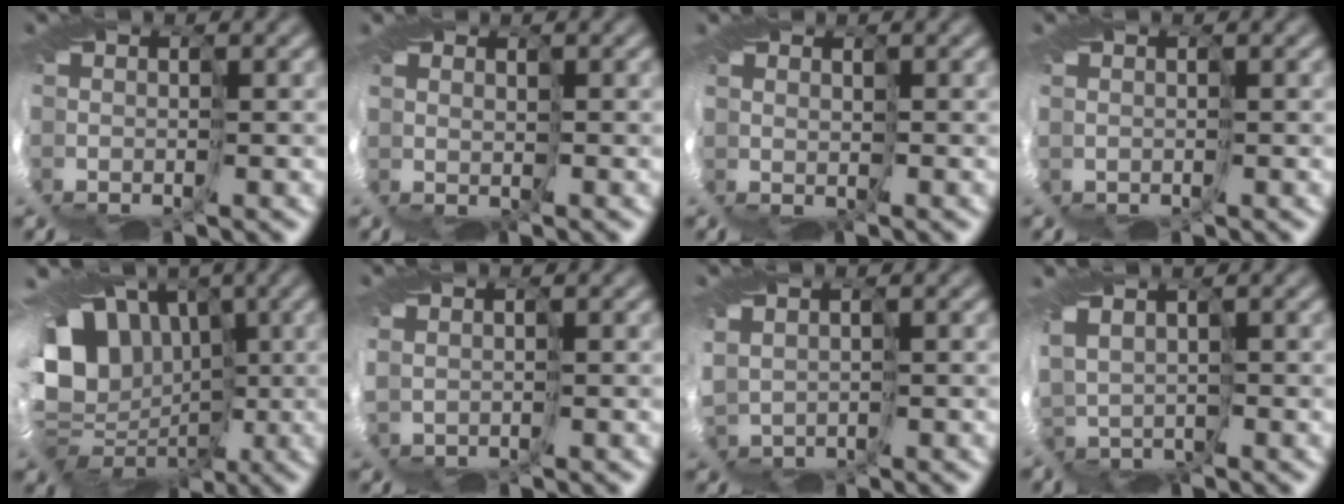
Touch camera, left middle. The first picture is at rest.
{"total": 1.3, "force": [1.1, 0.1, -0.6], "torque": [-0.006, 0.003, 0.011]}
{"total": 1.2, "force": [1.1, 0.2, -0.6], "torque": [-0.006, 0.003, 0.009]}
{"total": 0.7, "force": [0.1, 0.7, -0.1], "torque": [-0.014, -0.001, 0.013]}
{"total": 12.3, "force": [2.2, 10.6, 5.9], "torque": [-0.115, 0.005, 0.000]}
{"total": 1.9, "force": [1.3, 1.3, 0.5], "torque": [-0.036, 0.009, 0.028]}
{"total": 2.2, "force": [1.2, 1.6, 0.8], "torque": [-0.058, 0.006, 0.031]}
{"total": 1.5, "force": [1.4, 0.4, 0.1], "torque": [-0.034, 0.003, 0.013]}